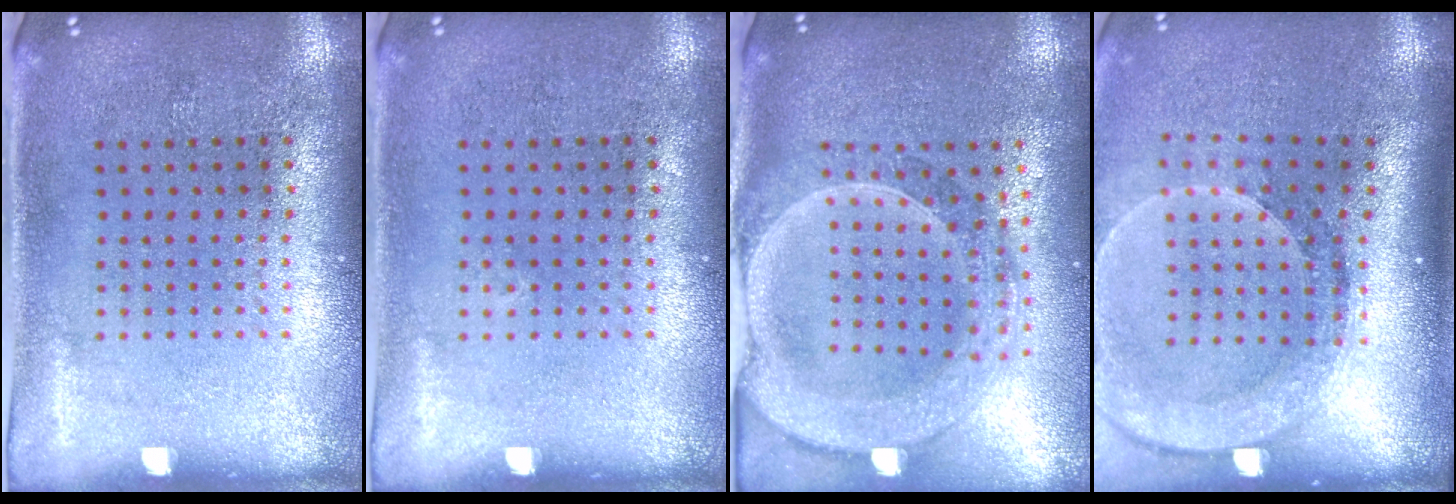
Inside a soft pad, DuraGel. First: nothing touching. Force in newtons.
{"total": 0.0}
{"total": 2.7, "press": 2.4, "slide": 1.2}
{"total": 2.6, "press": 2.0, "slide": 1.7}